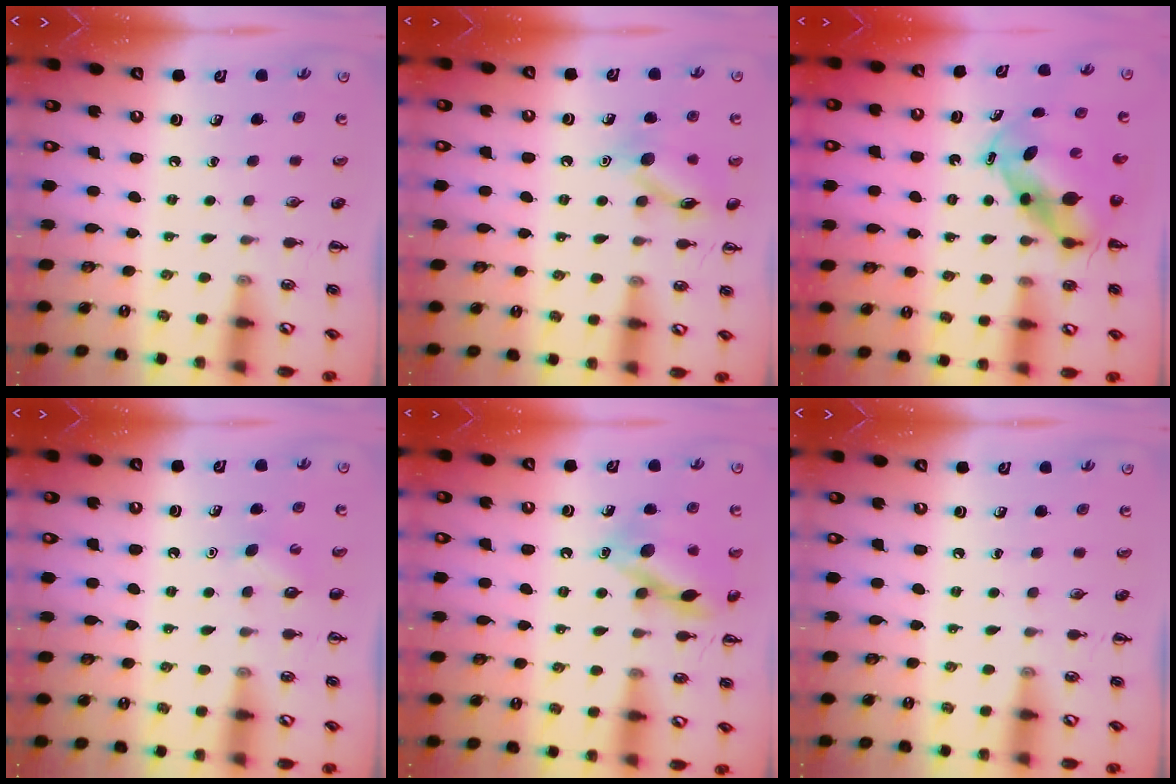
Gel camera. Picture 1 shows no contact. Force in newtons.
{"total": 11.8, "press": 11.8, "slide": 0.5}
{"total": 6.5, "press": 6.4, "slide": 1.2}
{"total": 2.8, "press": 2.7, "slide": 0.8}
{"total": 14.4, "press": 14.3, "slide": 1.4}
{"total": 0.0}